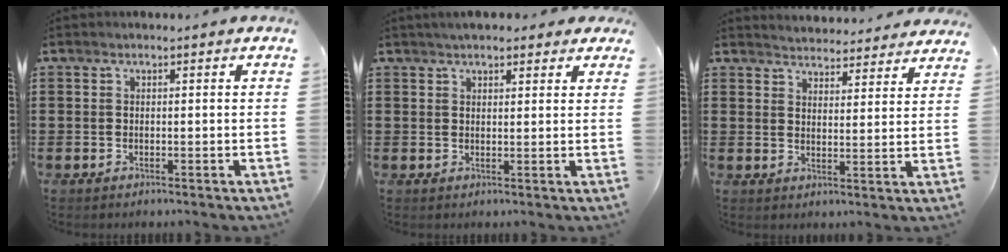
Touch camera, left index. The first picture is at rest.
{"total": 3.1, "force": [2.7, 1.0, 1.1], "torque": [-0.027, 0.003, 0.050]}
{"total": 4.0, "force": [4.0, -0.2, -0.2], "torque": [-0.004, -0.028, 0.068]}